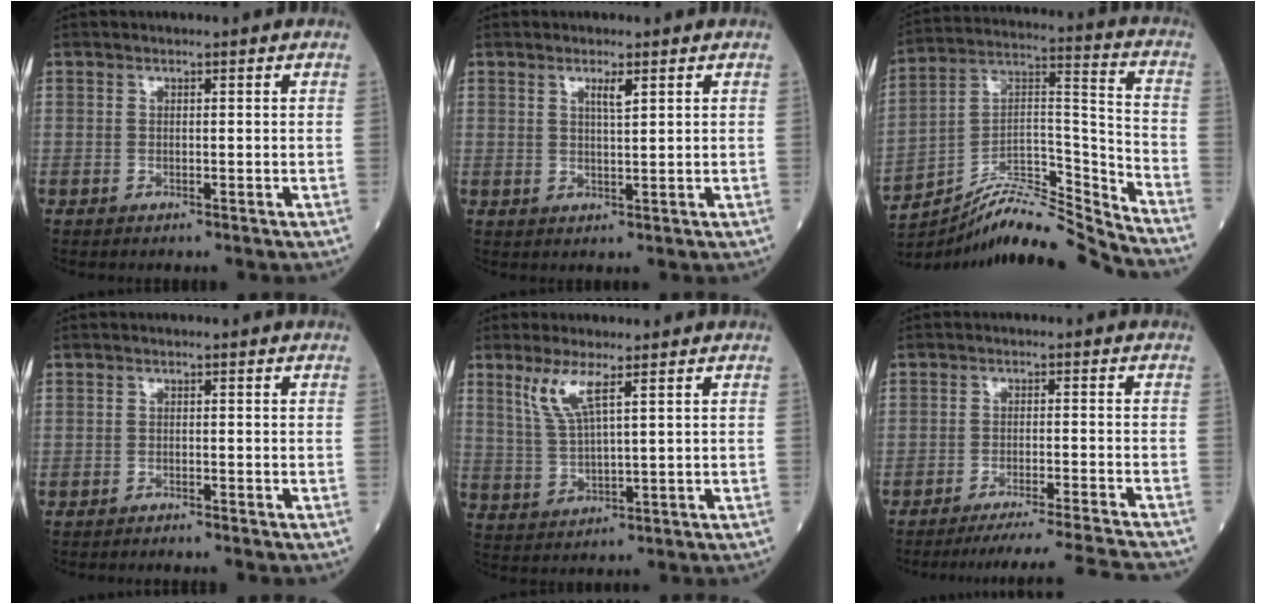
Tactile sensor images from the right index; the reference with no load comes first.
{"total": 2.0, "force": [1.1, -0.1, 1.7], "torque": [-0.033, -0.004, 0.019]}
{"total": 15.3, "force": [-15.1, -0.7, 2.4], "torque": [-0.034, 0.064, -0.265]}
{"total": 1.9, "force": [-1.9, -0.2, 0.4], "torque": [-0.005, 0.000, -0.025]}
{"total": 5.5, "force": [3.0, 0.2, 4.6], "torque": [-0.103, -0.002, 0.066]}
{"total": 13.9, "force": [-13.2, -2.4, 3.6], "torque": [-0.032, -0.022, -0.186]}